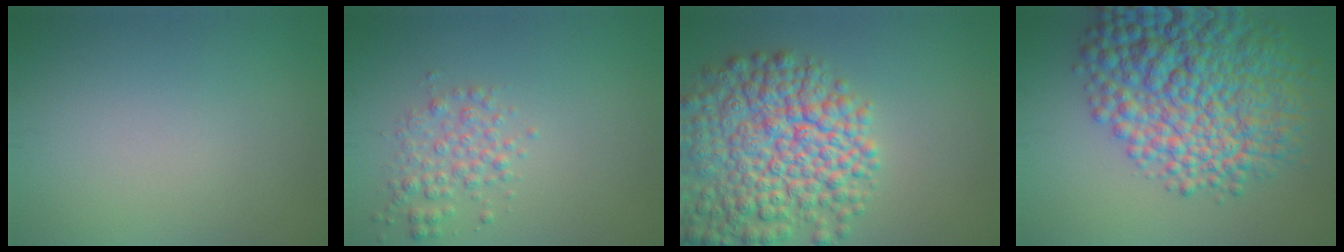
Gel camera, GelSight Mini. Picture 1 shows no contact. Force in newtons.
{"total": 2.4, "press": 2.4, "slide": 0.0}
{"total": 10.0, "press": 10.0, "slide": 0.6}
{"total": 12.1, "press": 12.1, "slide": 0.2}